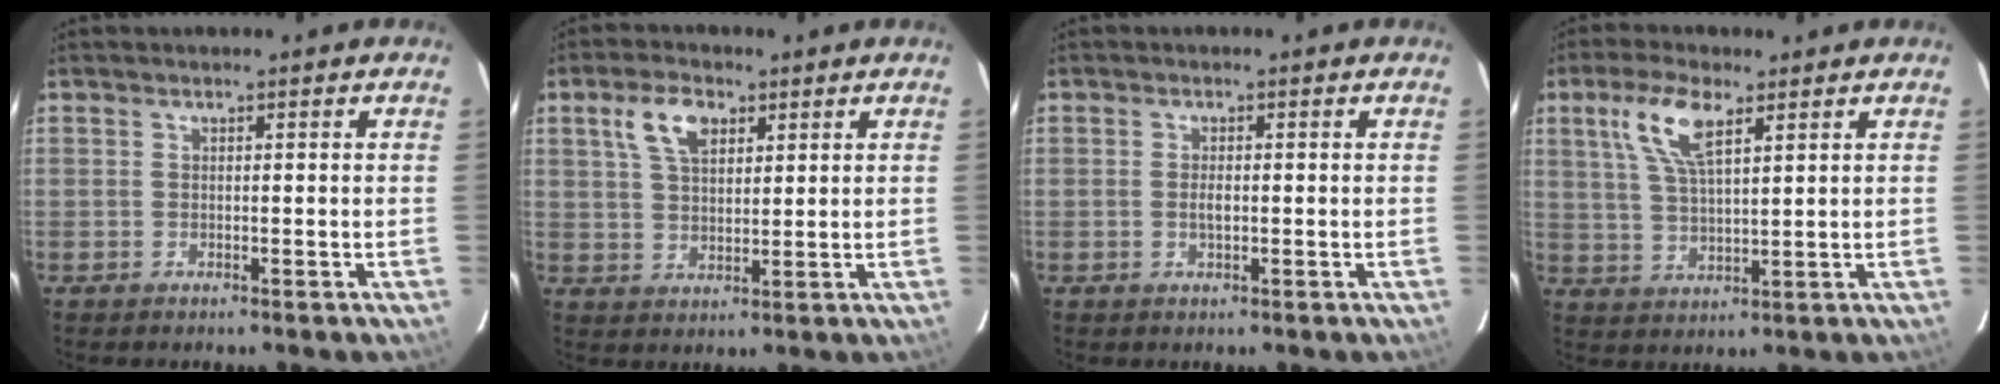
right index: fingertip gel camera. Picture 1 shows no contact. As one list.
[{"total": 7.0, "force": [3.4, 3.8, 4.8], "torque": [-0.094, 0.017, 0.064]}, {"total": 1.5, "force": [-0.2, 0.7, 1.3], "torque": [-0.024, 0.001, -0.004]}, {"total": 8.6, "force": [4.3, 3.0, 6.9], "torque": [-0.137, 0.012, 0.088]}]